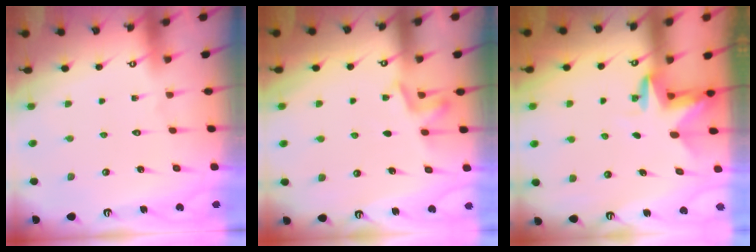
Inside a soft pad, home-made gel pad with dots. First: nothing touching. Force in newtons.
{"total": 4.6, "press": 4.3, "slide": 1.4}
{"total": 3.2, "press": 3.2, "slide": 0.2}